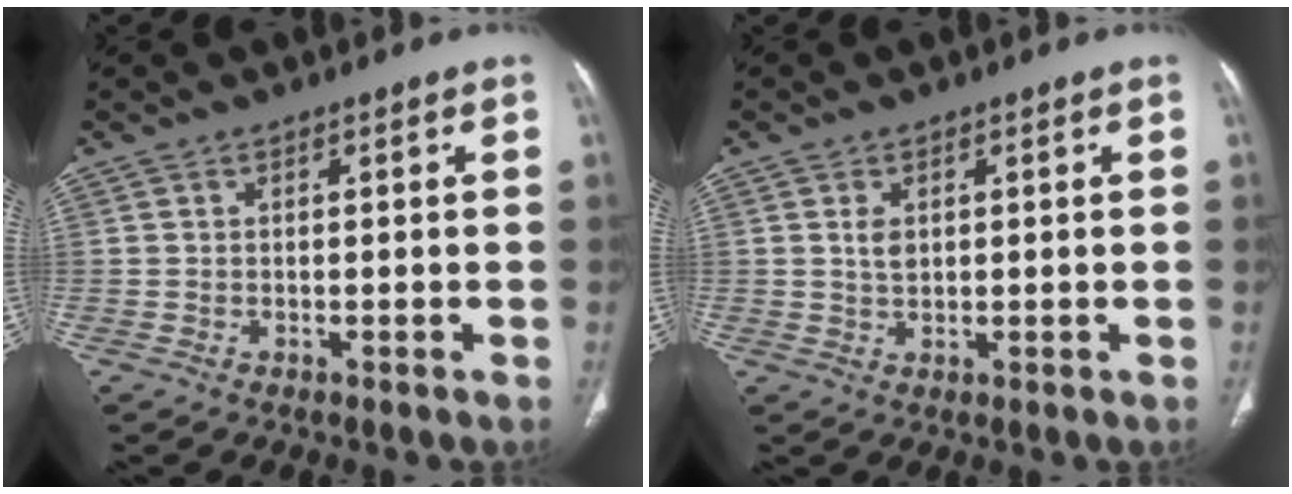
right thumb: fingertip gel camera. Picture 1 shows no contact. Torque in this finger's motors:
{"motor_torque": [-0.20, -0.05, 0.30, -0.15, 0.10]}